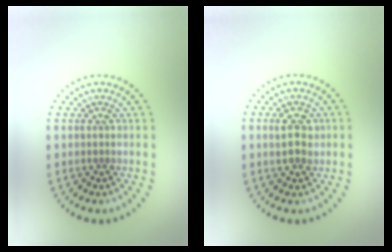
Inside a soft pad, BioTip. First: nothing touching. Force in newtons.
{"total": 2.6, "press": 2.5, "slide": 0.4}